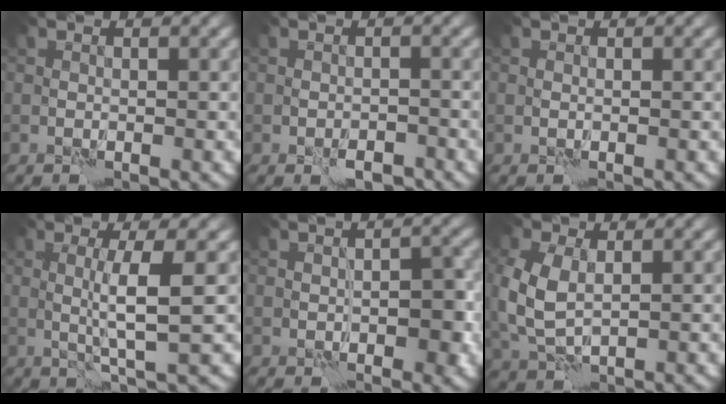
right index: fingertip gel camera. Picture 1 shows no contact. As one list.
[{"total": 2.3, "force": [-1.6, 1.1, 1.3], "torque": [-0.020, -0.002, -0.023]}, {"total": 0.0}, {"total": 4.1, "force": [0.7, 0.3, 4.0], "torque": [-0.070, -0.001, 0.012]}, {"total": 2.5, "force": [-0.4, 1.3, 2.1], "torque": [-0.019, -0.001, -0.001]}, {"total": 5.2, "force": [0.7, 3.3, 4.0], "torque": [-0.110, -0.003, 0.016]}]